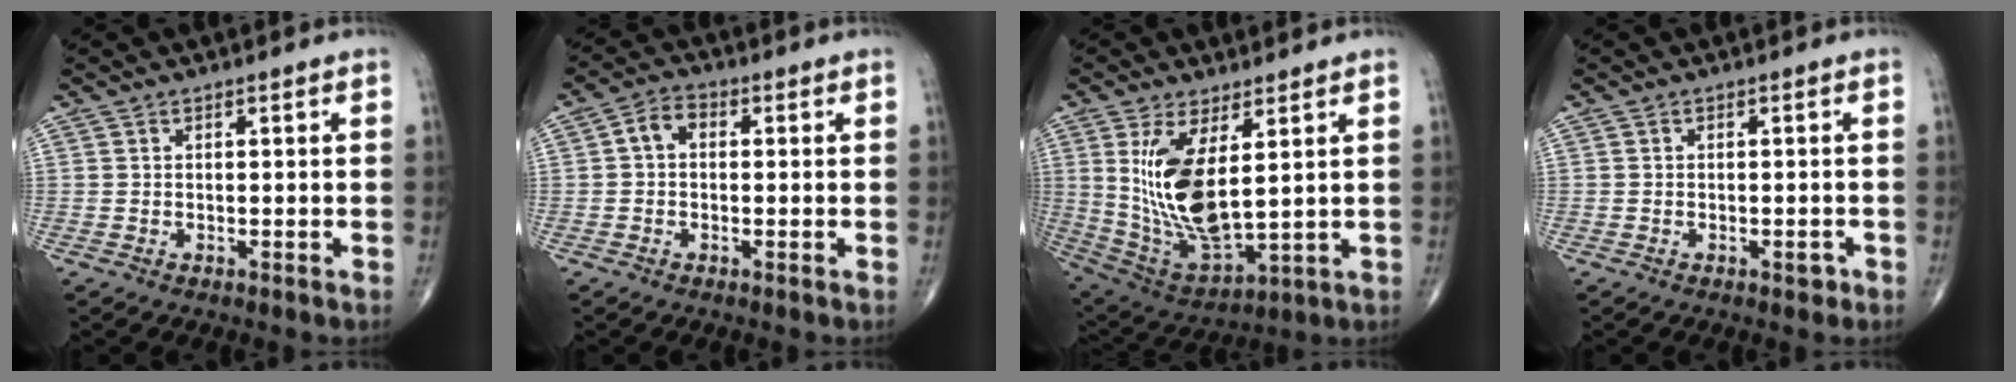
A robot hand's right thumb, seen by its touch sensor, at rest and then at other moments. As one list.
[{"total": 4.1, "force": [0.2, 2.9, 2.9], "torque": [-0.043, 0.016, -0.006]}, {"total": 15.4, "force": [3.5, 6.4, 13.6], "torque": [-0.265, -0.028, 0.089]}, {"total": 1.5, "force": [-0.8, 0.7, 1.0], "torque": [-0.009, 0.001, -0.010]}]